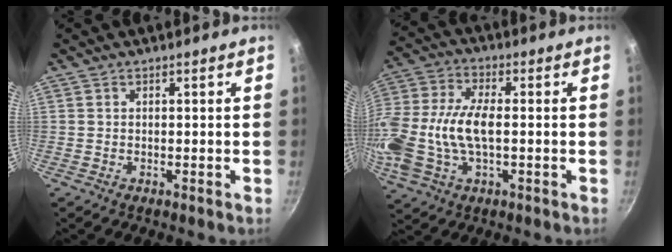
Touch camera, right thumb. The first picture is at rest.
{"total": 19.9, "force": [-1.8, 10.7, 16.6], "torque": [-0.407, 0.008, -0.028]}